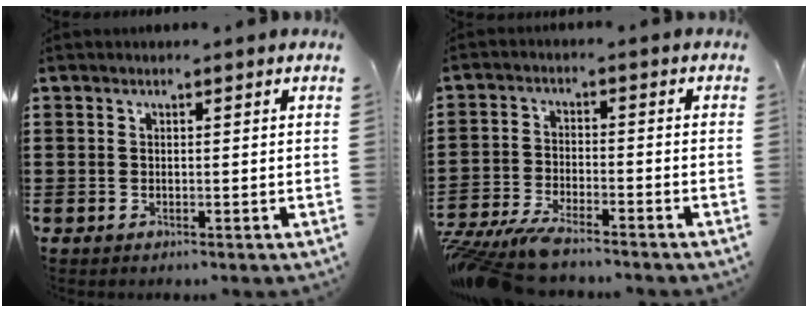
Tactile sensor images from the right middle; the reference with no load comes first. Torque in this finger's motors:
{"motor_torque": [1.77, -0.37, 0.54, 0.21]}